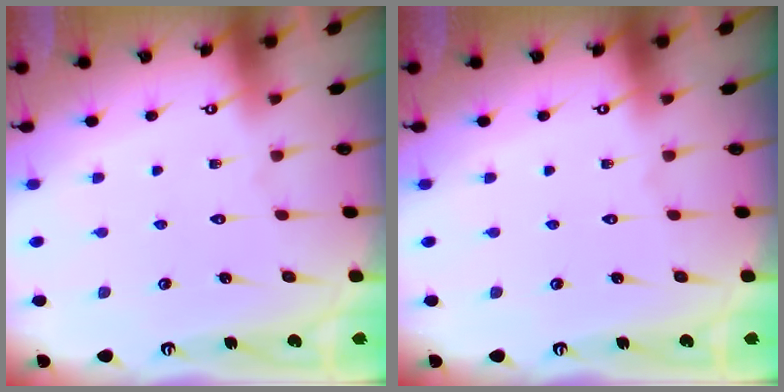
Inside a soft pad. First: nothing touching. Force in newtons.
{"total": 0.0}